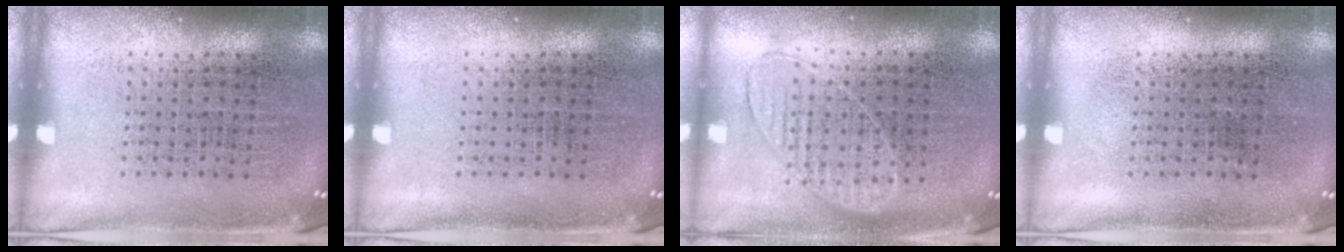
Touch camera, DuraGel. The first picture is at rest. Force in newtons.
{"total": 0.0}
{"total": 0.9, "press": 0.9, "slide": 0.4}
{"total": 0.0}